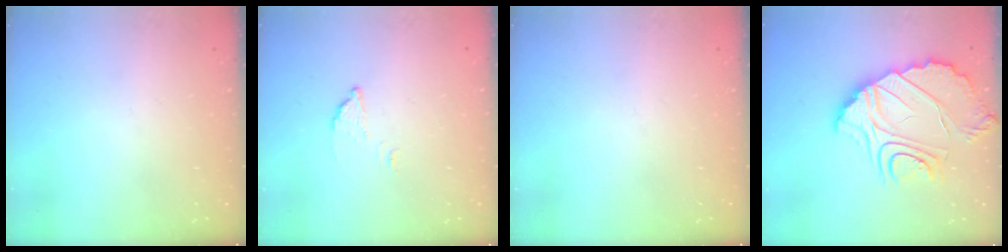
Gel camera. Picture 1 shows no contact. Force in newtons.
{"total": 2.2, "press": 2.2, "slide": 0.1}
{"total": 0.0}
{"total": 12.9, "press": 12.9, "slide": 1.1}